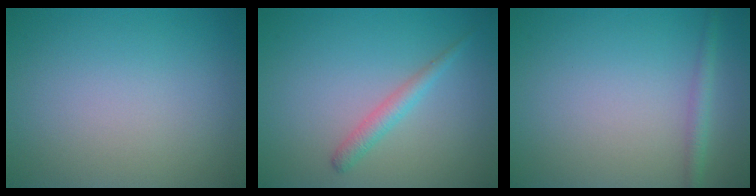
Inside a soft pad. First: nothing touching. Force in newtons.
{"total": 1.8, "press": 1.8, "slide": 0.1}
{"total": 1.5, "press": 1.5, "slide": 0.0}